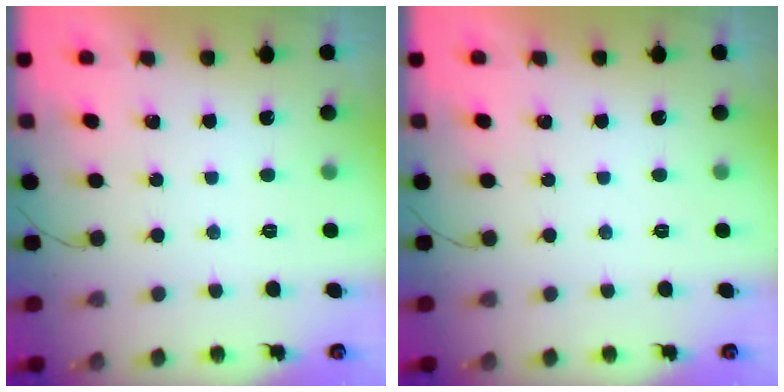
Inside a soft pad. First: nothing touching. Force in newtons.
{"total": 0.0}